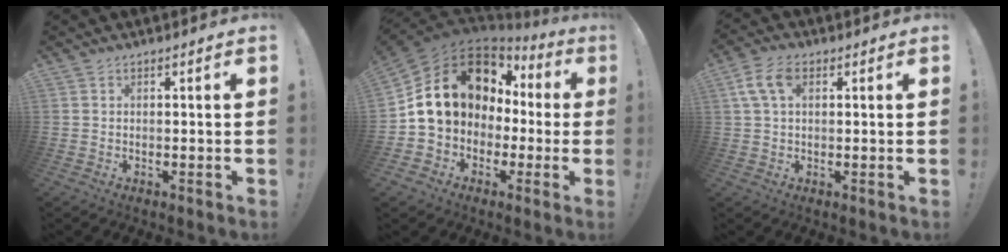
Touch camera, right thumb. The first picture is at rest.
{"total": 17.7, "force": [4.4, 13.6, 10.4], "torque": [-0.176, -0.012, 0.098]}
{"total": 7.5, "force": [2.3, 4.6, 5.5], "torque": [-0.109, 0.010, 0.047]}